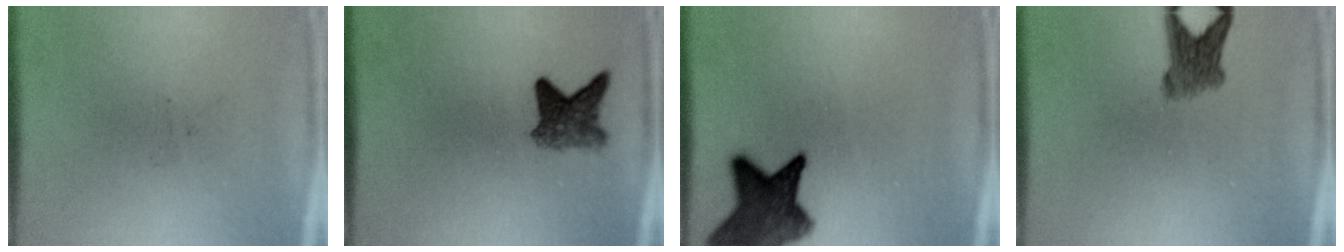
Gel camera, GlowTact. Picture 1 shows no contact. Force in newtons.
{"total": 3.9}
{"total": 9.7}
{"total": 3.9}